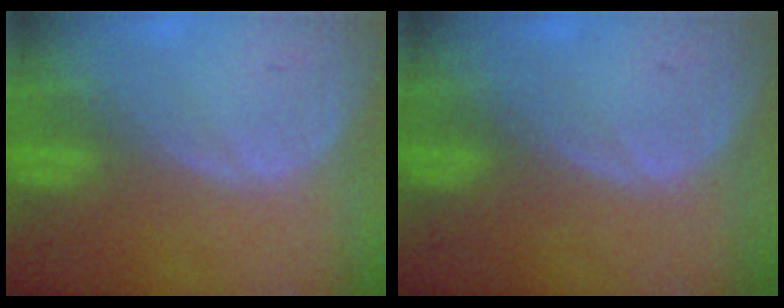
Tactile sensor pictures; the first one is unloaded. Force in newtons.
{"total": 0.0}